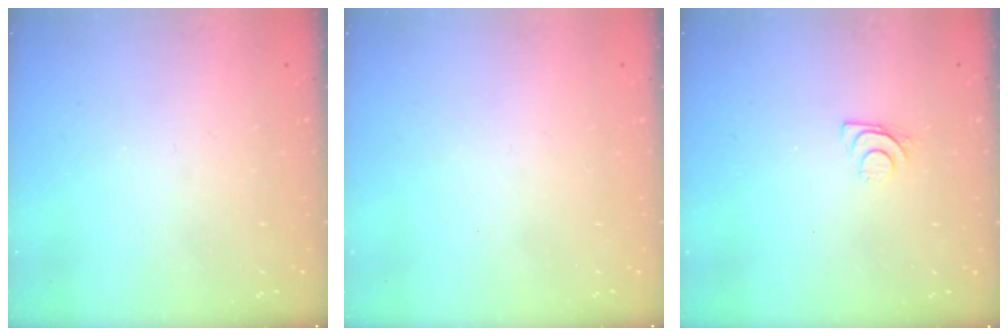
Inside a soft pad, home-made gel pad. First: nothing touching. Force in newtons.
{"total": 1.6, "press": 1.6, "slide": 0.1}
{"total": 6.5, "press": 6.5, "slide": 0.7}